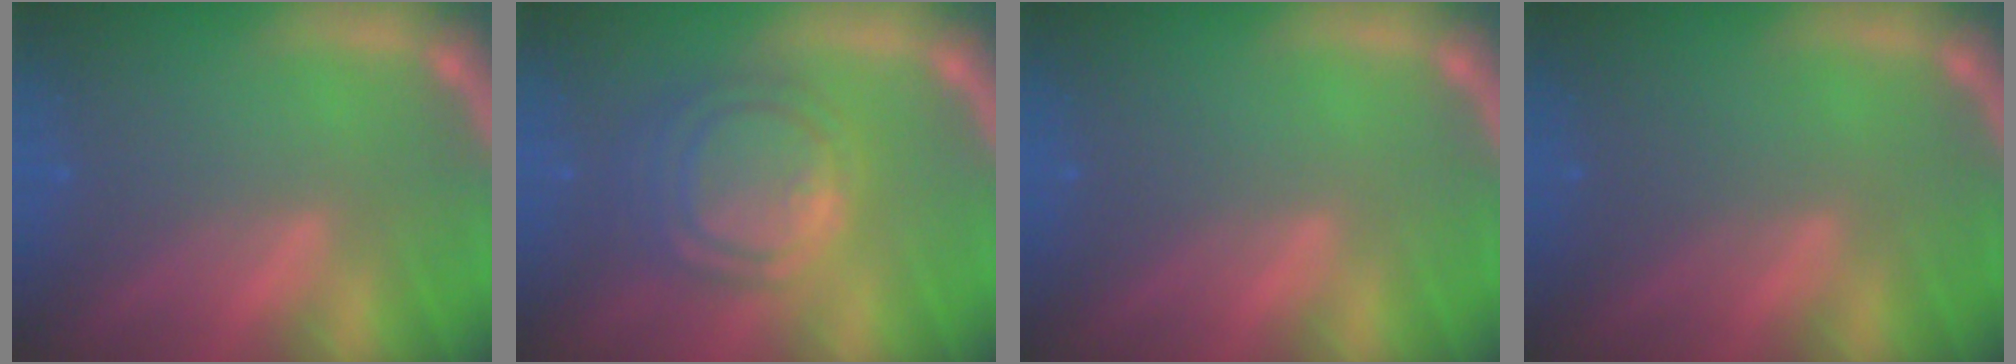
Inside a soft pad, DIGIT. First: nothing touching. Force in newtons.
{"total": 7.6}
{"total": 0.0}
{"total": 0.0}